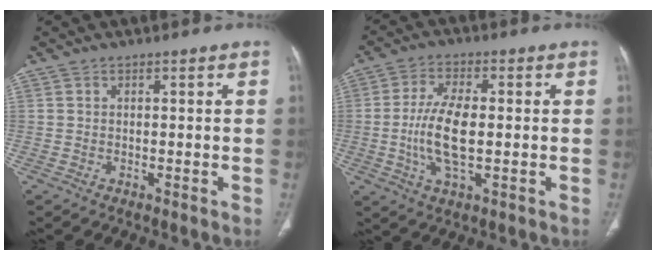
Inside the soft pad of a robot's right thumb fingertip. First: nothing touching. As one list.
[{"total": 10.1, "force": [-0.7, 4.2, 9.1], "torque": [-0.190, 0.001, -0.012]}]